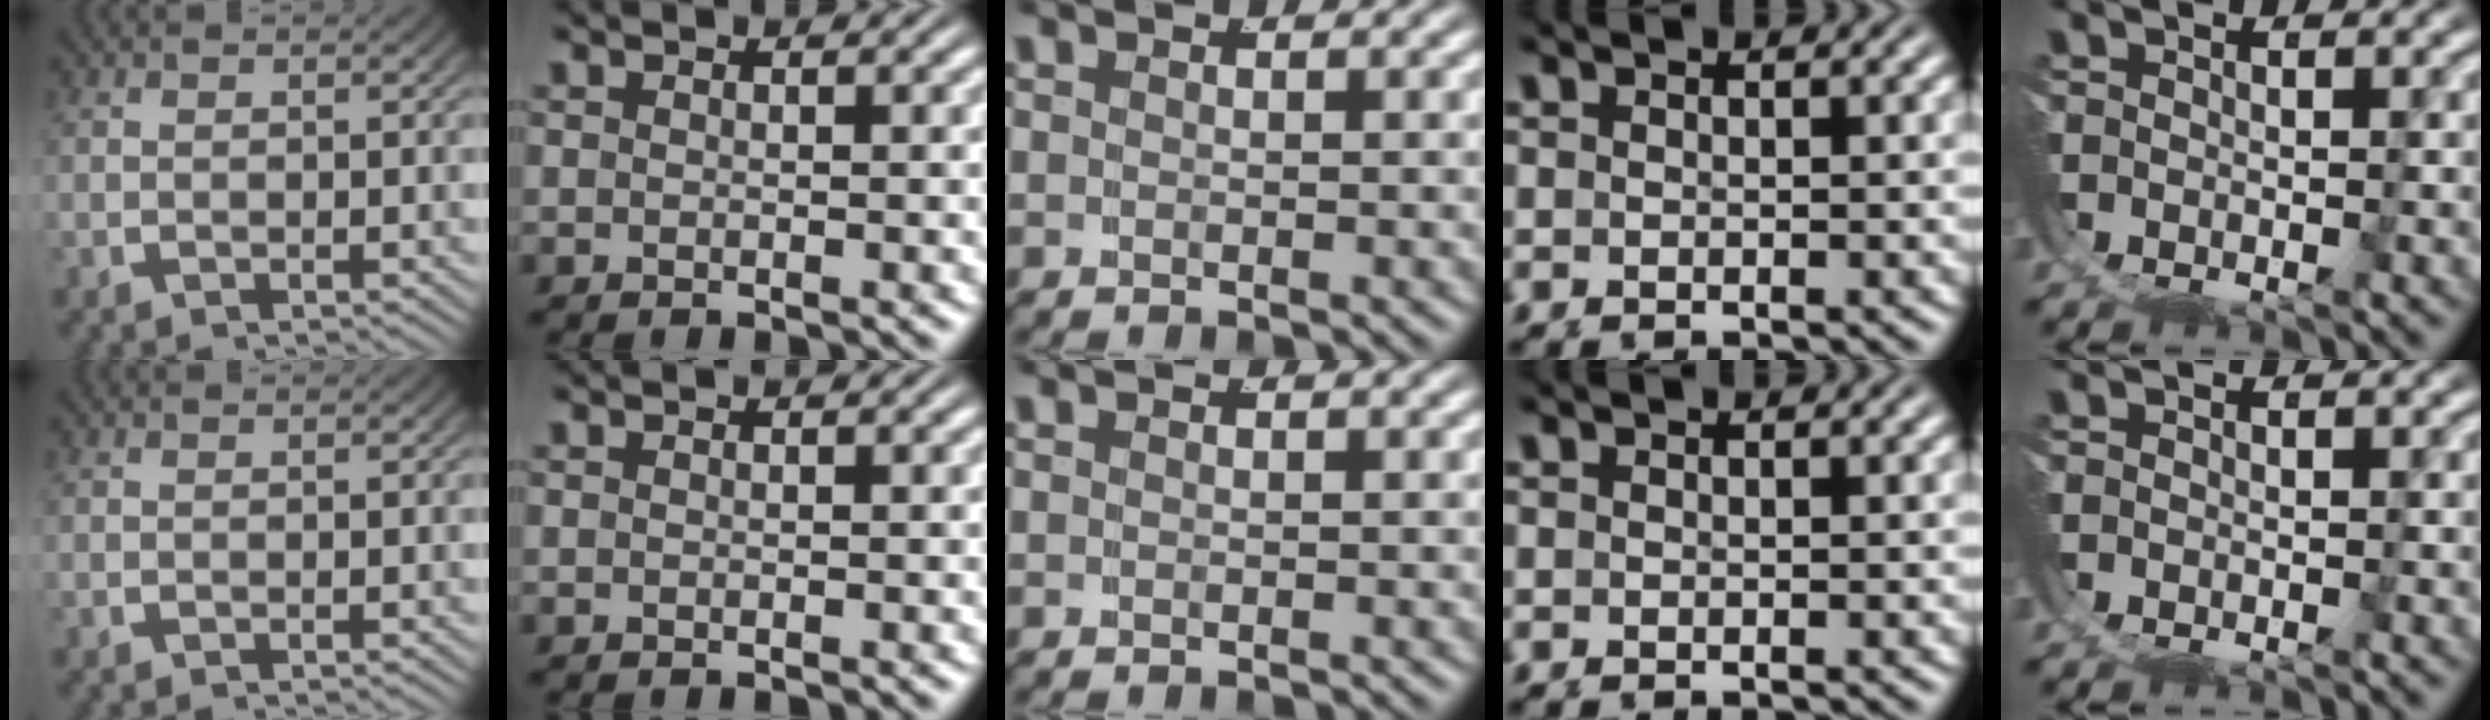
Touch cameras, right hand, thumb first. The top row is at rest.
{}